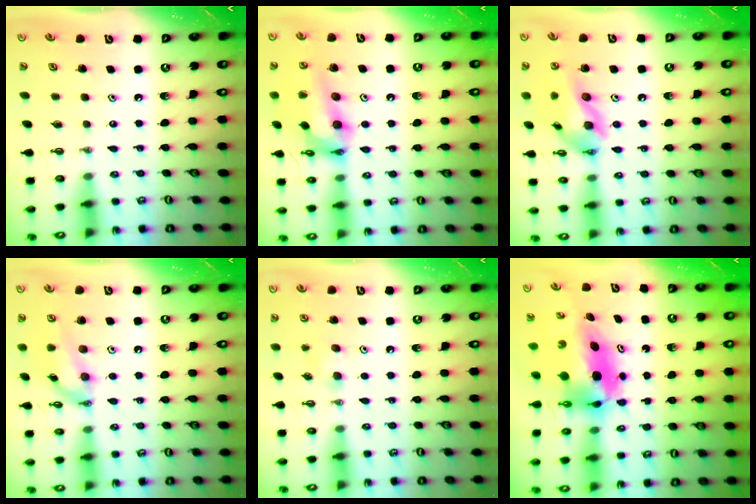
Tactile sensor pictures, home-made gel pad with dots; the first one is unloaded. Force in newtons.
{"total": 18.0, "press": 17.2, "slide": 5.4}
{"total": 14.9, "press": 14.7, "slide": 2.5}
{"total": 12.0, "press": 12.0, "slide": 0.7}
{"total": 6.7, "press": 6.0, "slide": 2.8}
{"total": 9.9, "press": 9.2, "slide": 3.6}